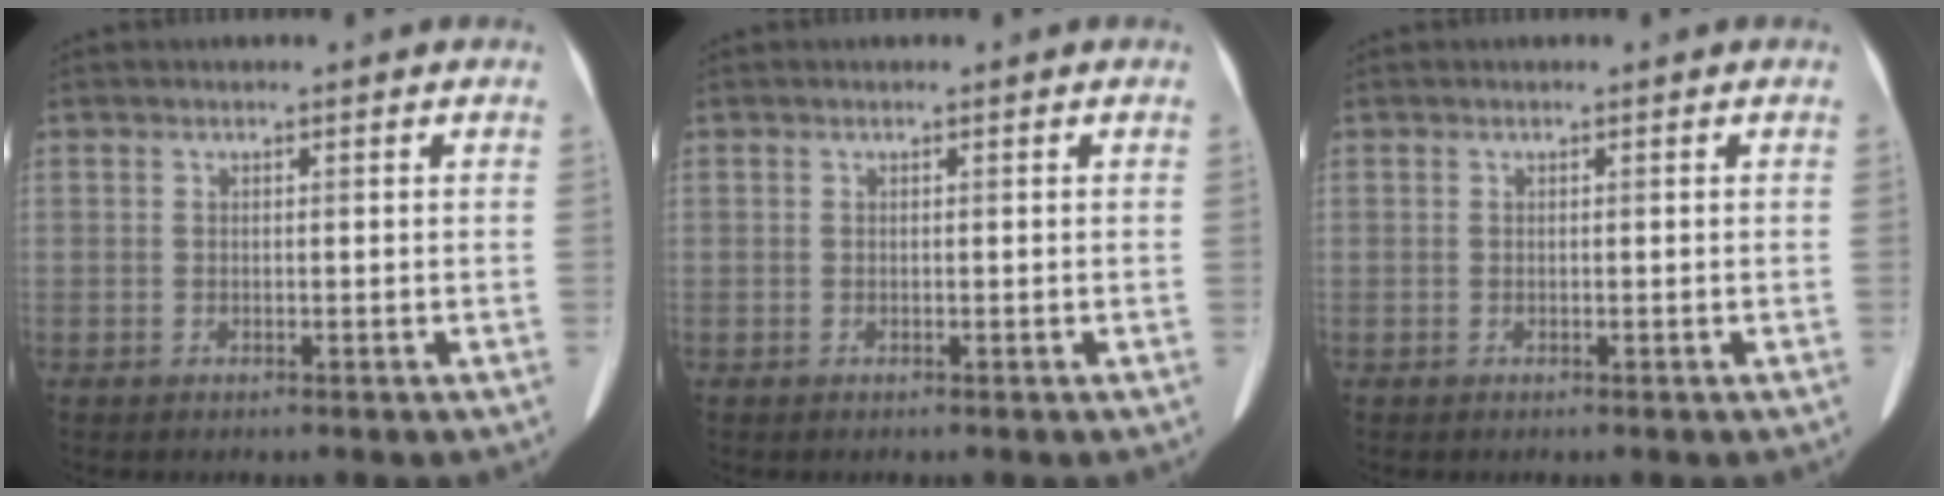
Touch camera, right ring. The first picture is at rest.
{"total": 0.0}
{"total": 0.0}